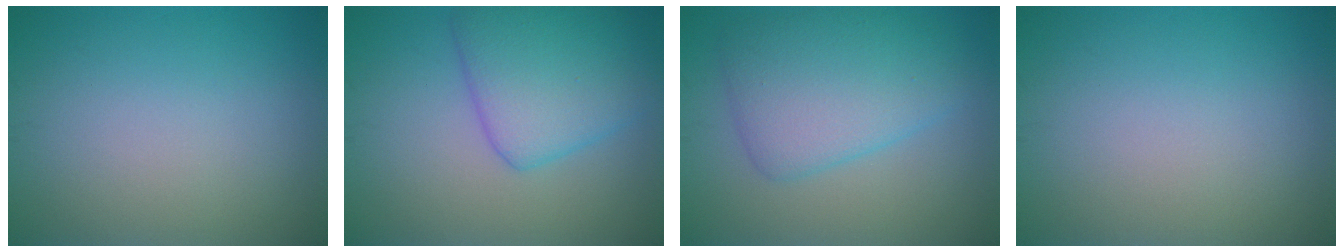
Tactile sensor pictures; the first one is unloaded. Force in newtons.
{"total": 5.8, "press": 5.8, "slide": 0.4}
{"total": 5.9, "press": 5.9, "slide": 0.1}
{"total": 0.0}